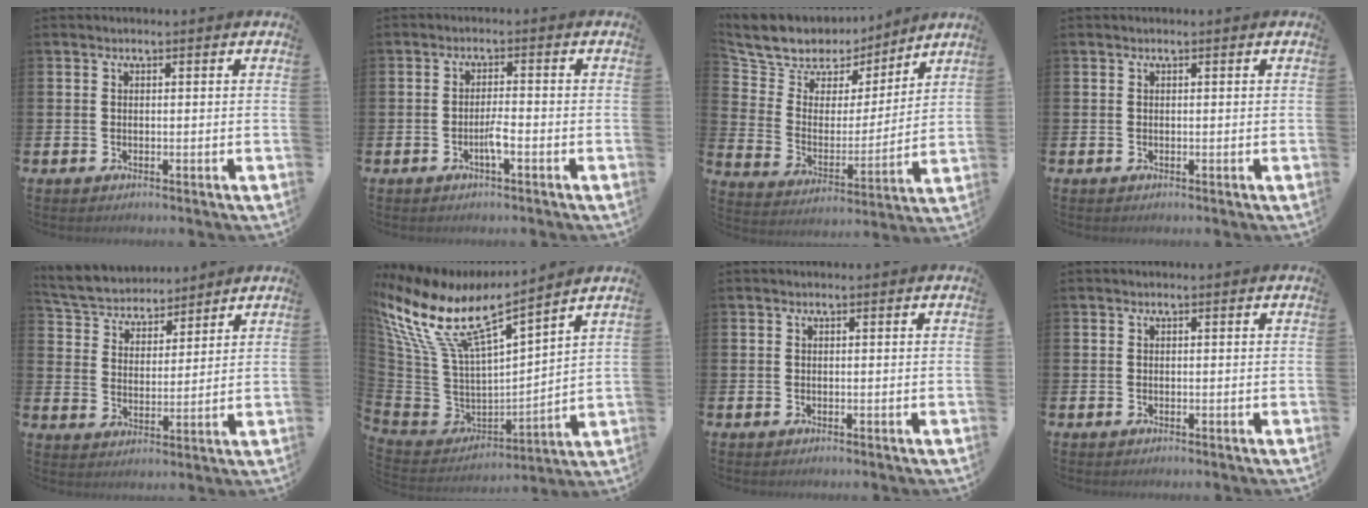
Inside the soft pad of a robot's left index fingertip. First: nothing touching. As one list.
[{"total": 2.1, "force": [-1.3, 0.2, 1.6], "torque": [-0.033, 0.002, -0.023]}, {"total": 9.8, "force": [8.6, 4.4, 1.2], "torque": [-0.083, -0.059, 0.157]}, {"total": 0.0}, {"total": 4.8, "force": [4.6, 1.4, -0.3], "torque": [-0.022, -0.036, 0.079]}, {"total": 10.2, "force": [8.1, 2.7, 5.7], "torque": [-0.153, -0.069, 0.136]}, {"total": 0.0}, {"total": 0.0}]